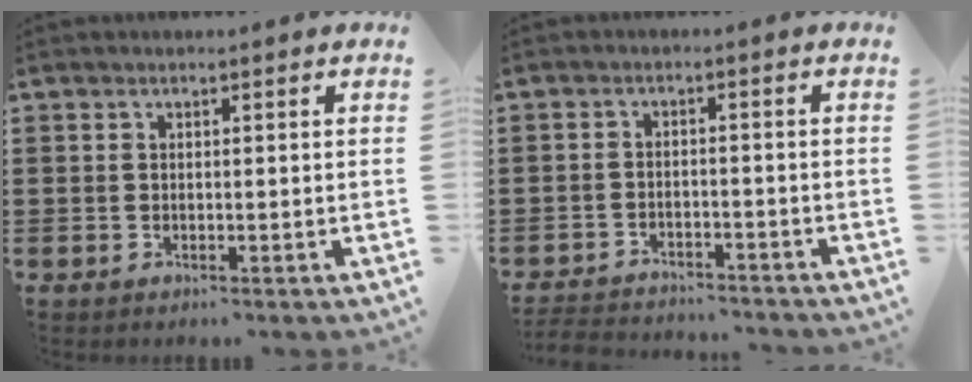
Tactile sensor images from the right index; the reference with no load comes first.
{"total": 3.0, "force": [-3.0, 0.2, -0.1], "torque": [-0.004, 0.000, -0.065]}